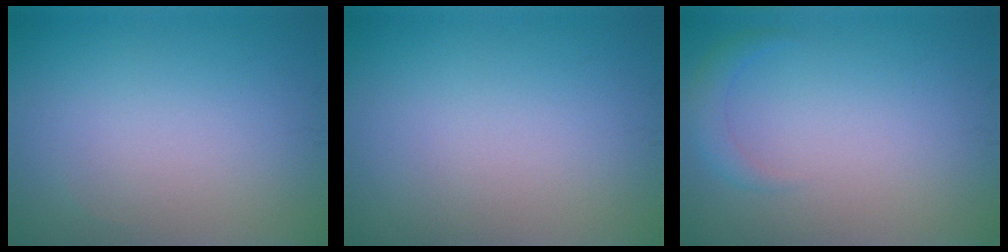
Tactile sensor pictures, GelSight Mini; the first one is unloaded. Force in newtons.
{"total": 0.0}
{"total": 1.5, "press": 1.5, "slide": 0.1}